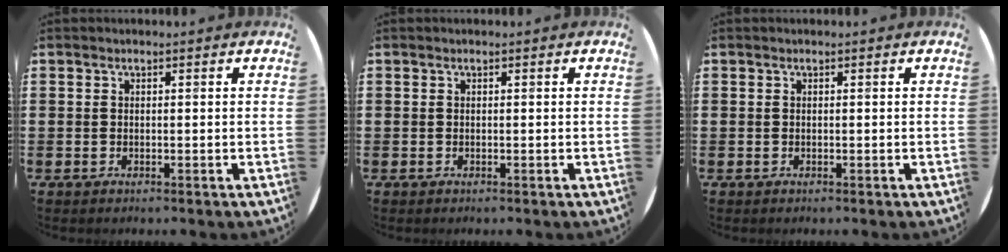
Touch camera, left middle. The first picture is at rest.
{"total": 0.0}
{"total": 0.0}